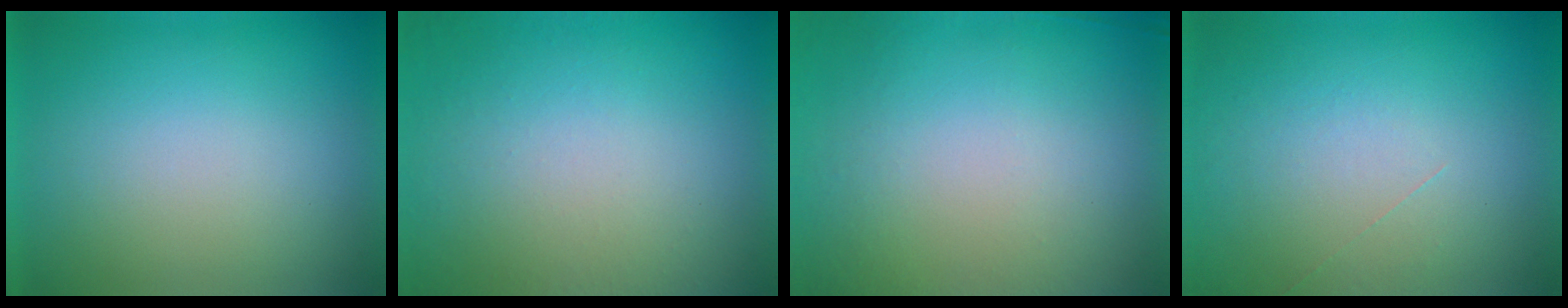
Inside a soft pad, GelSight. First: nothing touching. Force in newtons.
{"total": 1.2}
{"total": 6.2}
{"total": 1.2}